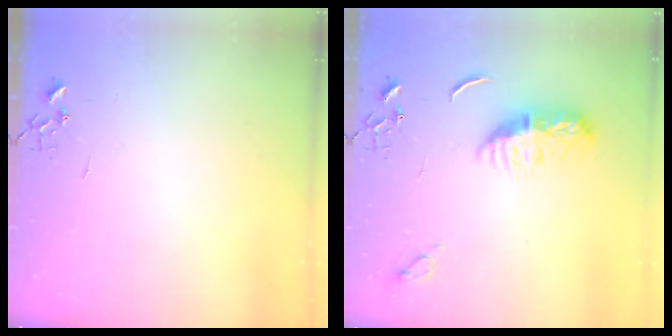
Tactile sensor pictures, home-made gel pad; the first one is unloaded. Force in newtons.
{"total": 9.9, "press": 9.9, "slide": 0.5}